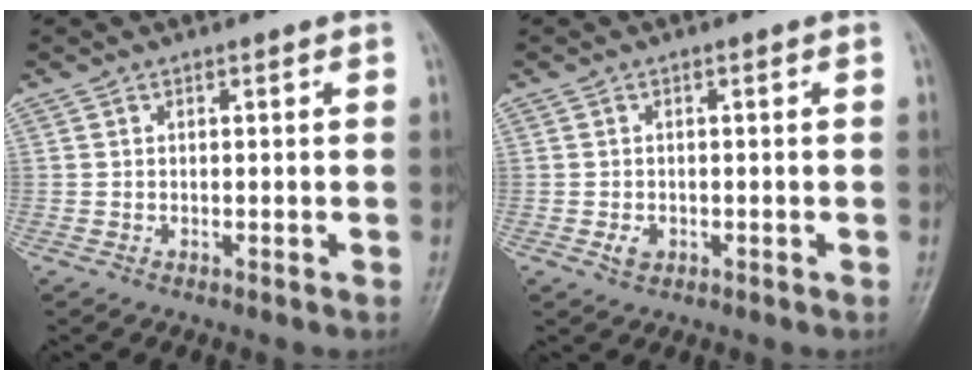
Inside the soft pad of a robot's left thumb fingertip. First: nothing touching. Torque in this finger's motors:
{"motor_torque": [0.18, 0.28, 0.42, 0.19, 0.00]}